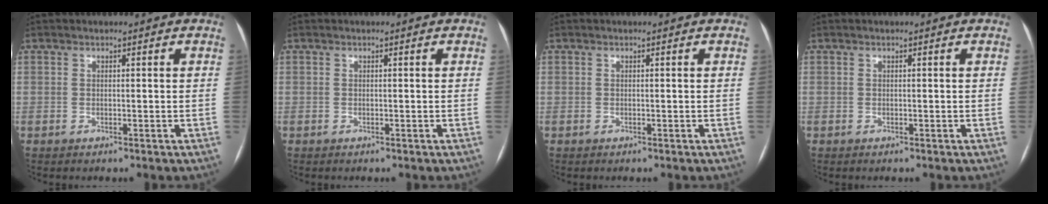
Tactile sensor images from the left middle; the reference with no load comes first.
{"total": 0.0}
{"total": 0.0}
{"total": 0.0}